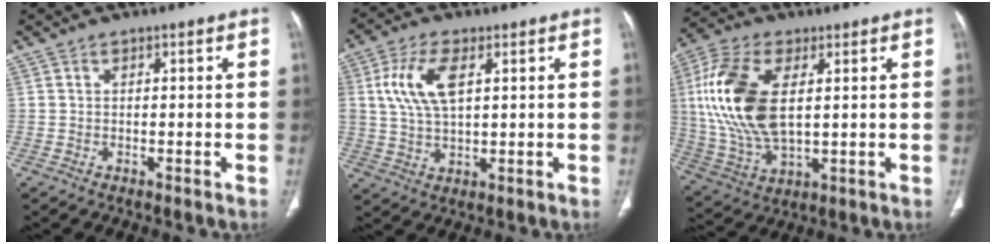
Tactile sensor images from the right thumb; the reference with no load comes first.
{"total": 10.0, "force": [2.9, 5.0, 8.1], "torque": [-0.170, 0.001, 0.057]}
{"total": 18.4, "force": [3.4, 9.6, 15.4], "torque": [-0.329, -0.006, 0.068]}